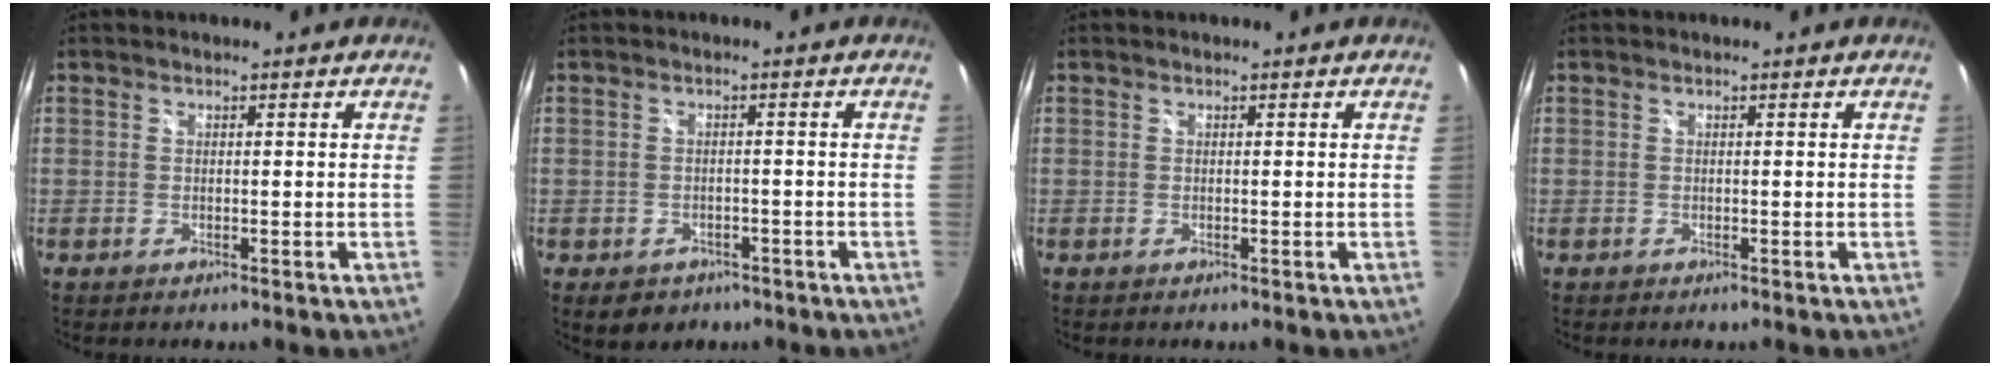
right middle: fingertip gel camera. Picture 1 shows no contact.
{"total": 4.9, "force": [-2.8, 3.5, 2.0], "torque": [-0.045, -0.008, -0.032]}
{"total": 0.0}
{"total": 0.0}